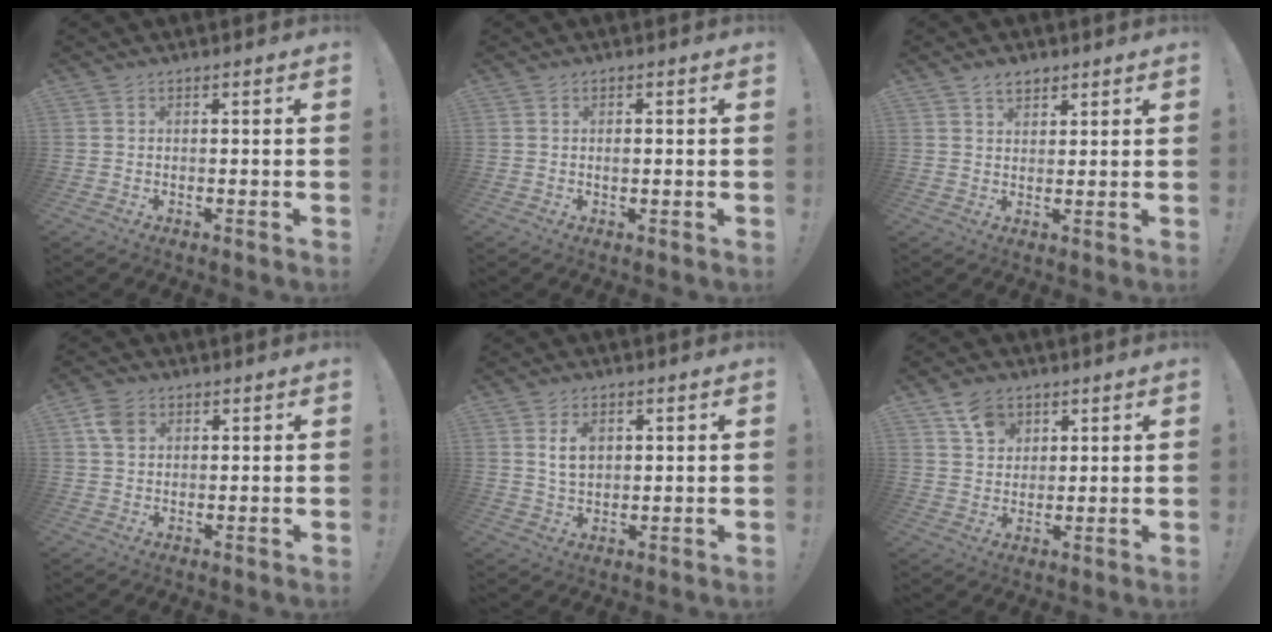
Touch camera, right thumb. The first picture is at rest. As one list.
[{"total": 0.7, "force": [-0.2, 0.4, 0.6], "torque": [-0.003, -0.002, -0.006]}, {"total": 3.9, "force": [2.6, 2.4, 1.7], "torque": [-0.025, -0.009, 0.046]}, {"total": 5.3, "force": [2.0, 3.9, 3.1], "torque": [-0.055, 0.007, 0.041]}, {"total": 5.9, "force": [1.7, 3.9, 4.0], "torque": [-0.060, -0.001, 0.030]}, {"total": 7.3, "force": [4.3, 5.4, 2.3], "torque": [-0.033, -0.018, 0.082]}]